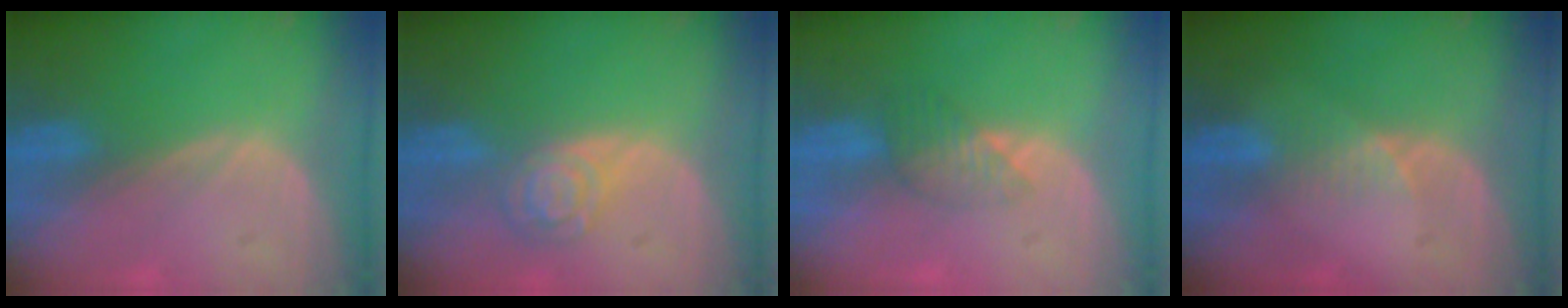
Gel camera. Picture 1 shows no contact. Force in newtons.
{"total": 5.0, "press": 4.5, "slide": 2.3}
{"total": 3.6, "press": 3.2, "slide": 1.6}
{"total": 2.6, "press": 2.2, "slide": 1.4}